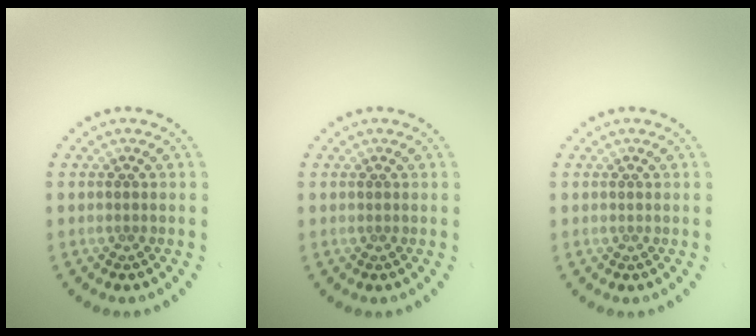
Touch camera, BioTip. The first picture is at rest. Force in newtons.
{"total": 0.0}
{"total": 0.0}